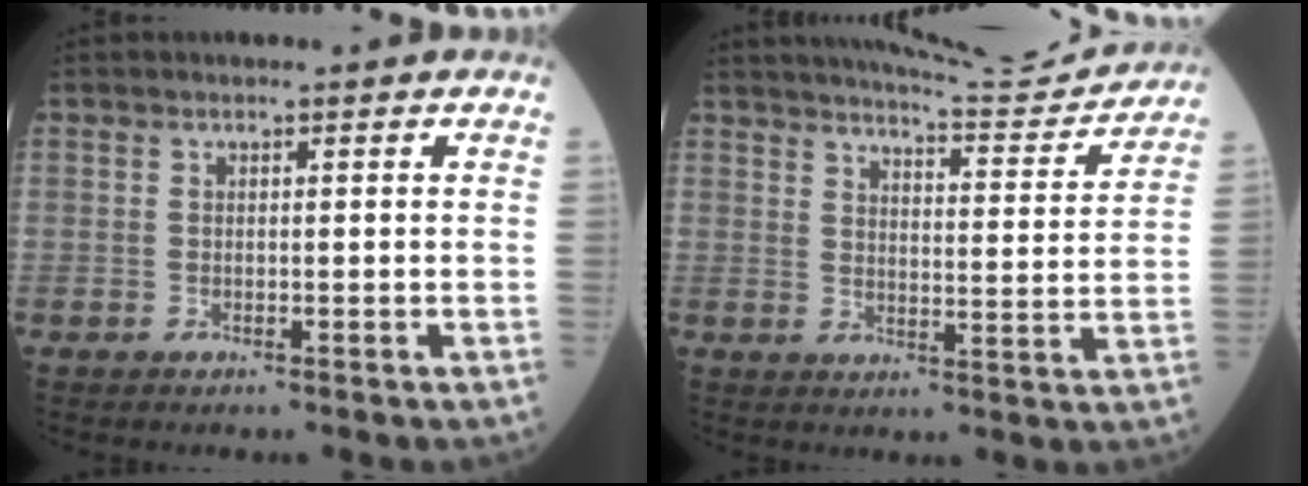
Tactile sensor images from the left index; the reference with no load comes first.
{"total": 13.4, "force": [13.1, -0.1, 3.0], "torque": [-0.044, -0.032, 0.167]}